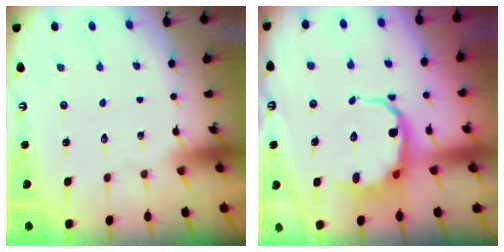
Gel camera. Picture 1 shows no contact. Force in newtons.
{"total": 9.2, "press": 8.9, "slide": 2.5}